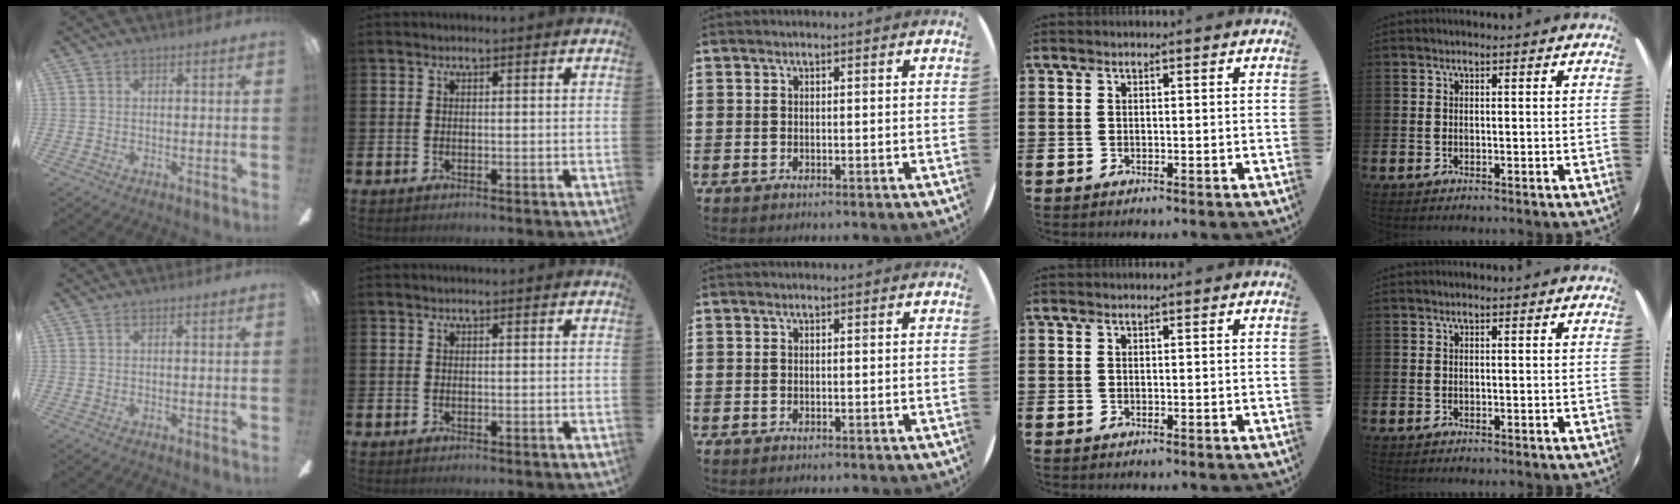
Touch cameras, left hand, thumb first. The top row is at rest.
{}